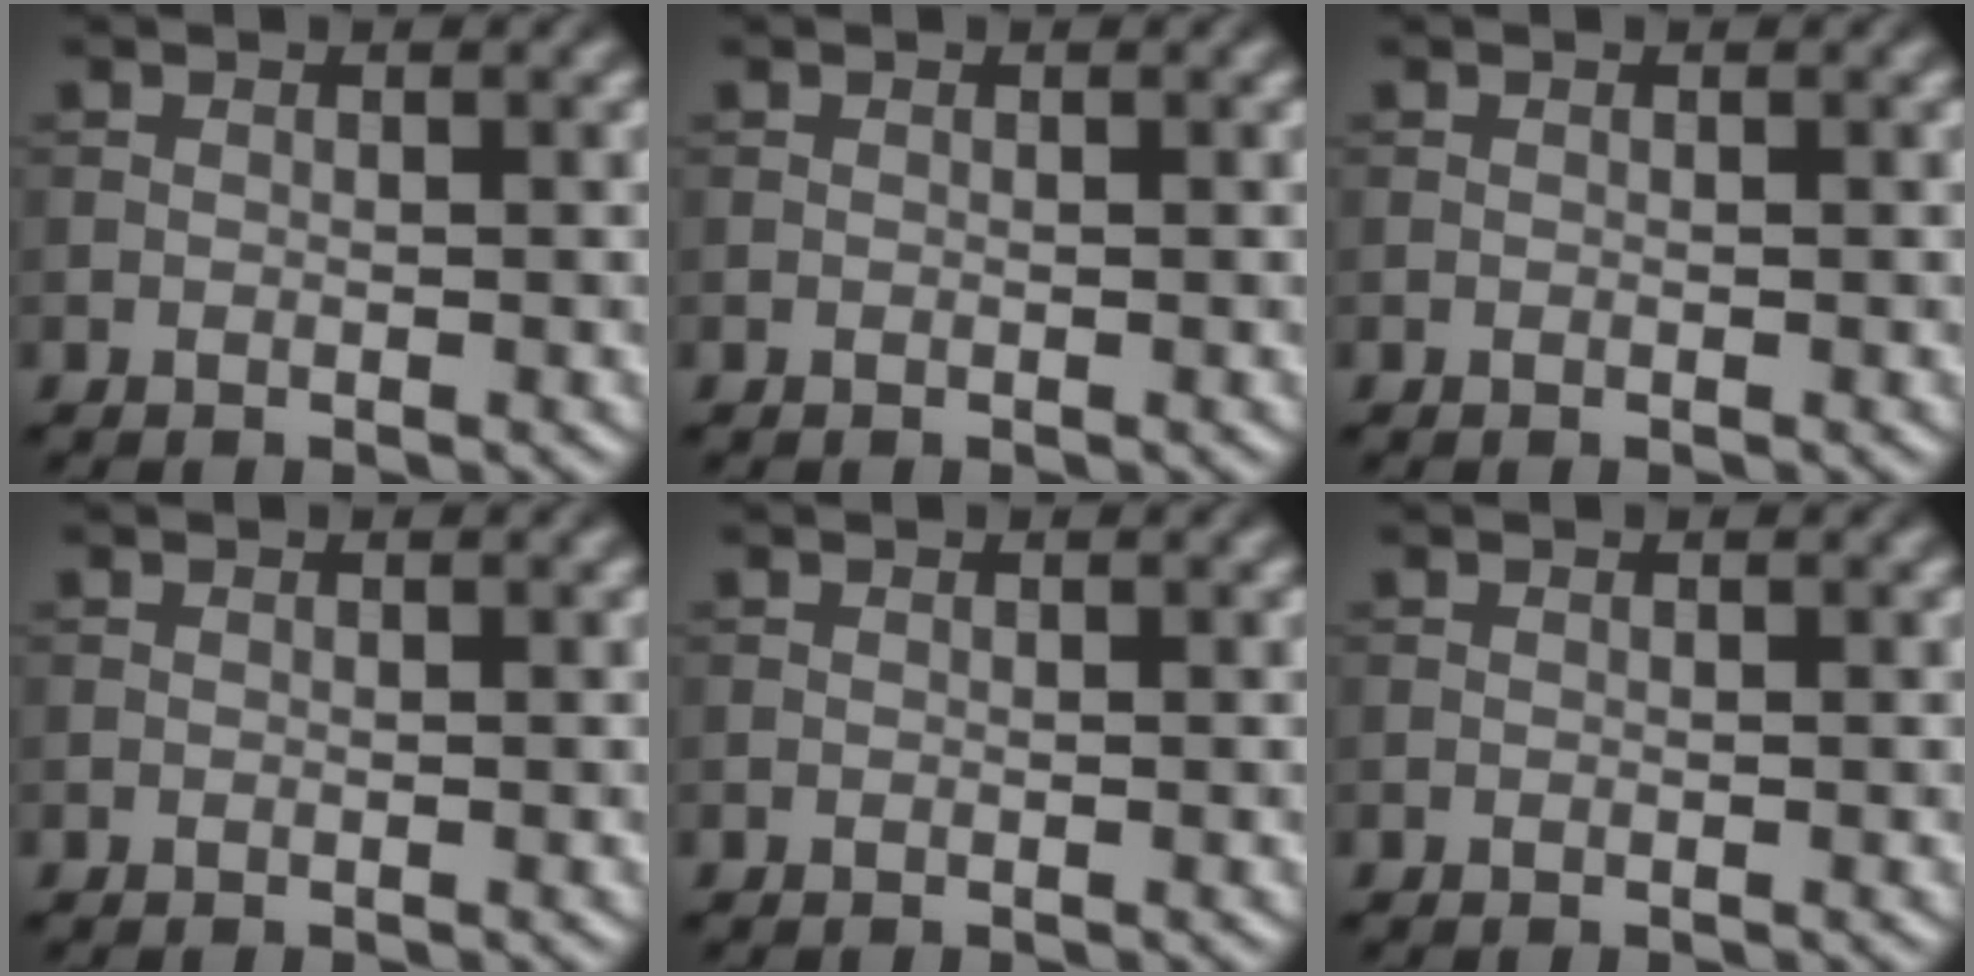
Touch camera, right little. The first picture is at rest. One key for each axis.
{"total": 0.0}
{"total": 0.0}
{"total": 0.0}
{"total": 0.0}
{"total": 0.0}